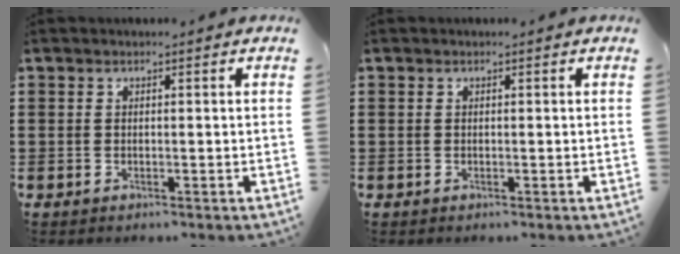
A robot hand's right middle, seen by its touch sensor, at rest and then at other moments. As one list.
[{"total": 0.0}]